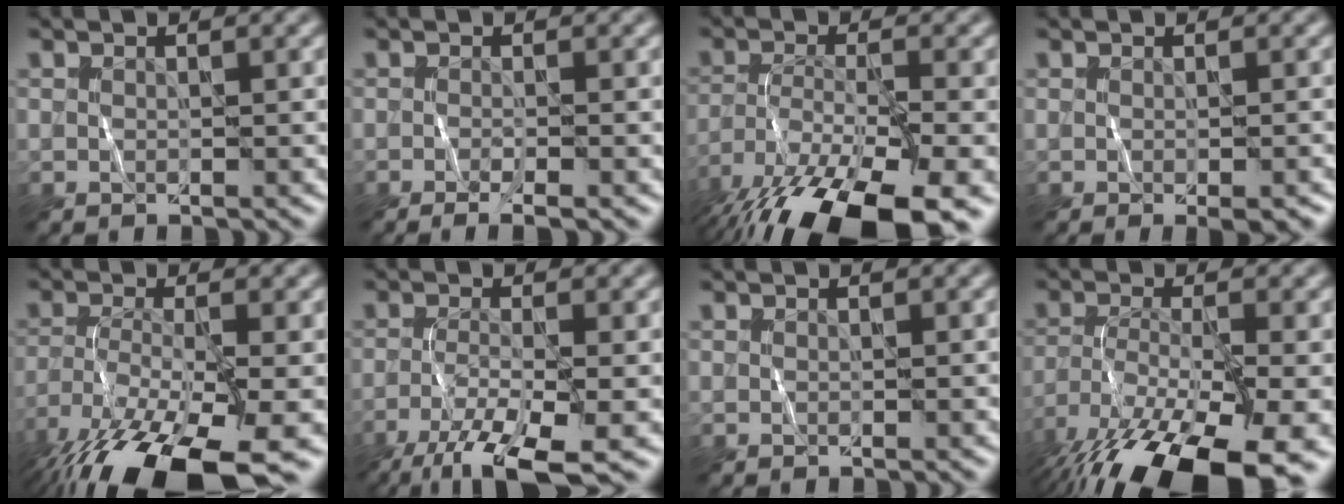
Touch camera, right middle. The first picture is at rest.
{"total": 2.1, "force": [-1.1, 0.6, 1.7], "torque": [-0.022, 0.000, -0.026]}
{"total": 14.1, "force": [-9.4, 4.7, 9.3], "torque": [-0.186, -0.036, -0.149]}
{"total": 2.1, "force": [-0.8, 0.5, 1.9], "torque": [-0.024, -0.003, -0.006]}
{"total": 13.1, "force": [-8.8, 3.7, 9.0], "torque": [-0.187, -0.024, -0.150]}
{"total": 7.4, "force": [-4.6, 1.8, 5.6], "torque": [-0.104, -0.012, -0.089]}
{"total": 0.0}
{"total": 15.5, "force": [-10.2, 5.0, 10.6], "torque": [-0.200, -0.046, -0.155]}